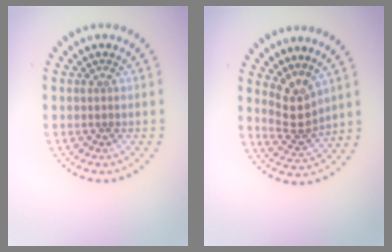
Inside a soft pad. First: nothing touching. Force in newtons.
{"total": 3.1, "press": 2.3, "slide": 2.0}